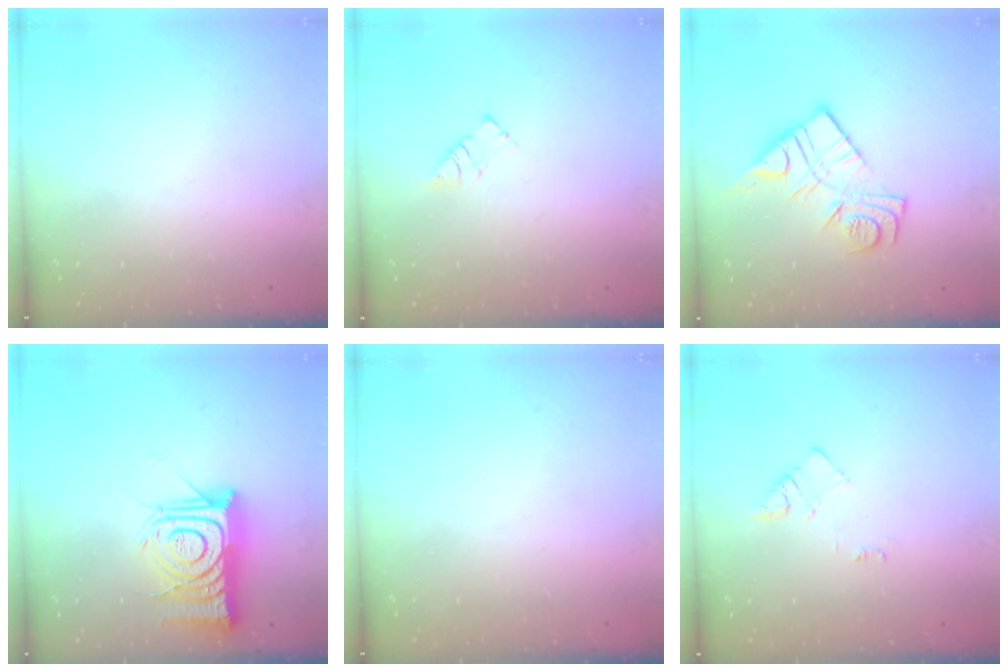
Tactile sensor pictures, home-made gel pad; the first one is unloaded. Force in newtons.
{"total": 3.3, "press": 3.3, "slide": 0.3}
{"total": 12.3, "press": 12.2, "slide": 1.5}
{"total": 16.2, "press": 16.1, "slide": 1.2}
{"total": 0.0}
{"total": 4.1, "press": 4.1, "slide": 0.7}